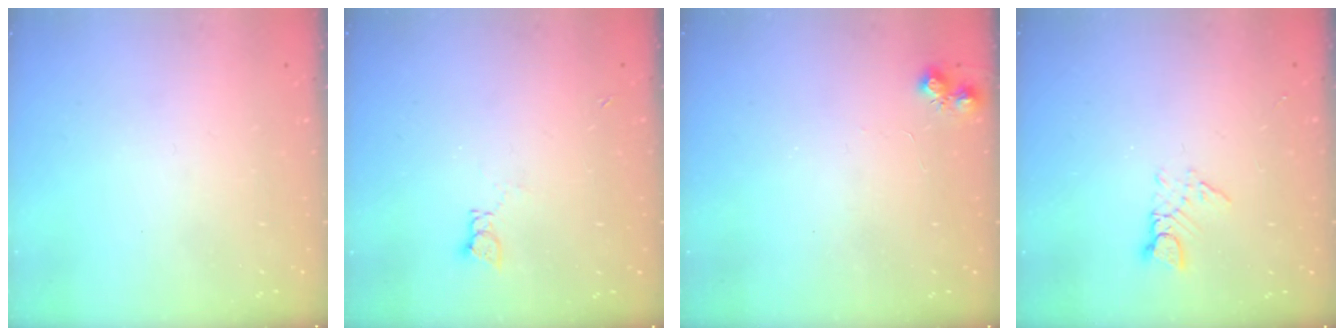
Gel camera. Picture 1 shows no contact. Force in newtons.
{"total": 2.0, "press": 2.0, "slide": 0.2}
{"total": 6.3, "press": 6.3, "slide": 0.9}
{"total": 2.6, "press": 2.6, "slide": 0.3}